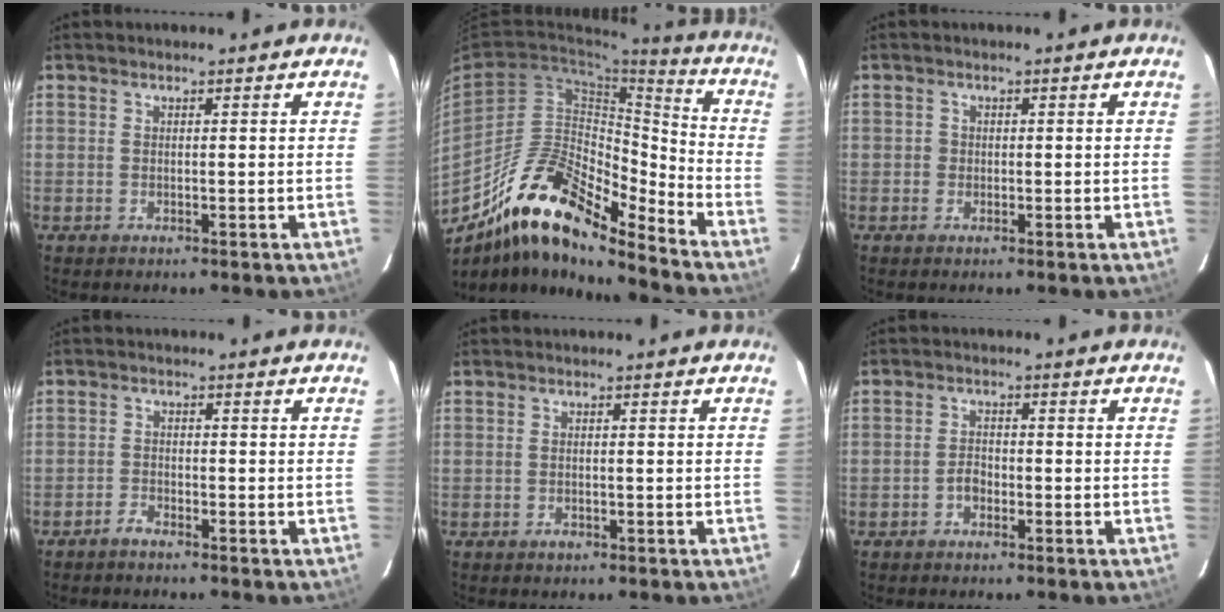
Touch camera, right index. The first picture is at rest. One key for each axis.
{"total": 18.7, "fx": -14.2, "fy": 4.9, "fz": 11.1, "tx": -0.187, "ty": 0.003, "tz": -0.265}
{"total": 1.2, "fx": -0.4, "fy": 1.2, "fz": 0.1, "tx": 0.000, "ty": 0.002, "tz": -0.006}
{"total": 2.0, "fx": -1.8, "fy": 0.4, "fz": 0.5, "tx": -0.017, "ty": 0.002, "tz": -0.038}
{"total": 1.0, "fx": -0.7, "fy": 0.6, "fz": 0.5, "tx": -0.009, "ty": 0.001, "tz": -0.009}
{"total": 2.1, "fx": -1.3, "fy": 1.4, "fz": 1.0, "tx": -0.020, "ty": 0.008, "tz": -0.023}